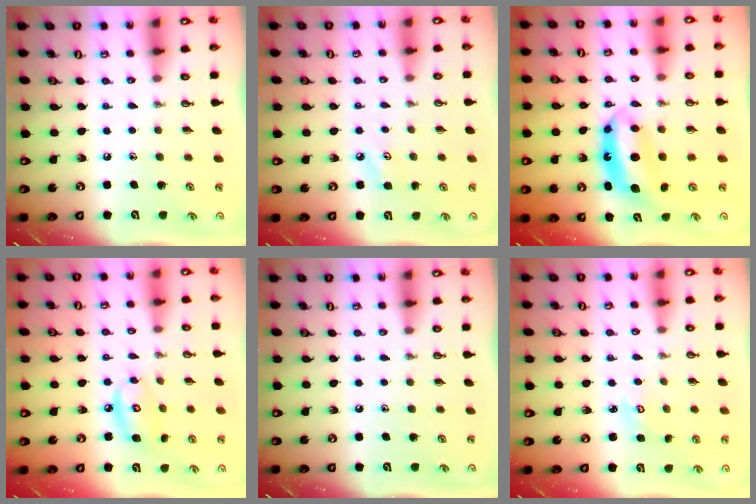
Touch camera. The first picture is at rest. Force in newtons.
{"total": 4.7, "press": 4.7, "slide": 0.5}
{"total": 7.2, "press": 7.2, "slide": 0.7}
{"total": 8.7, "press": 8.7, "slide": 0.8}
{"total": 0.0}
{"total": 2.8, "press": 2.8, "slide": 0.3}